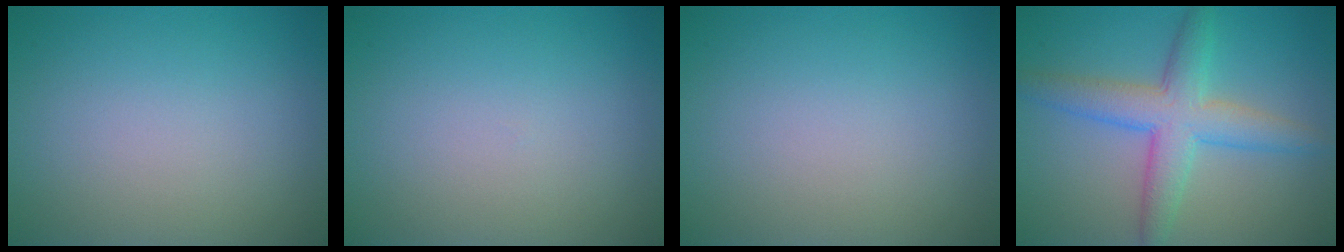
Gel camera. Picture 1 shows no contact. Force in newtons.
{"total": 0.0}
{"total": 0.0}
{"total": 4.5, "press": 4.5, "slide": 0.2}